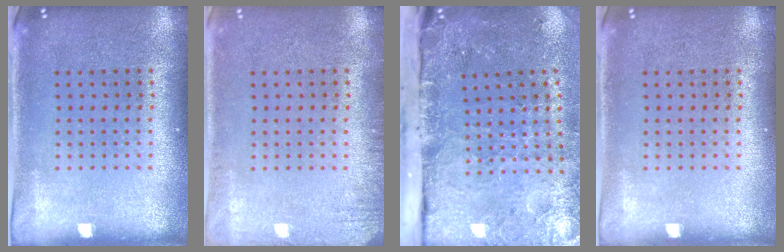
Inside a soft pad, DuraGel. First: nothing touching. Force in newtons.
{"total": 1.5, "press": 1.5, "slide": 0.2}
{"total": 4.8, "press": 3.6, "slide": 3.1}
{"total": 0.0}